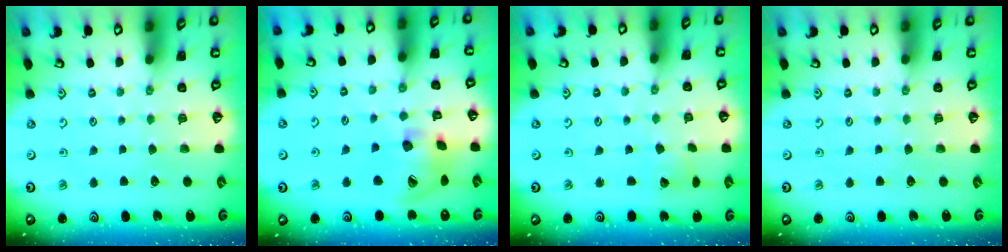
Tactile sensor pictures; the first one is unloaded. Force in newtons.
{"total": 15.6, "press": 15.5, "slide": 2.3}
{"total": 3.2, "press": 3.2, "slide": 0.4}
{"total": 0.0}